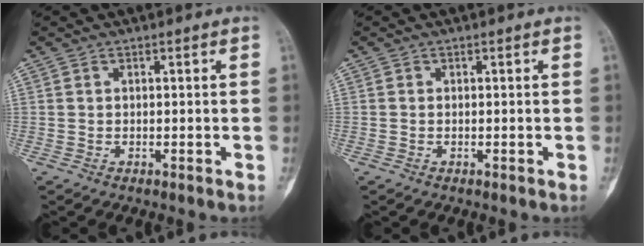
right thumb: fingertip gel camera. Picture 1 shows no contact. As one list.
[{"total": 0.0}]